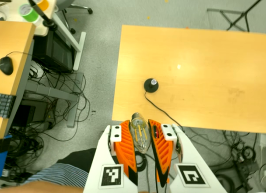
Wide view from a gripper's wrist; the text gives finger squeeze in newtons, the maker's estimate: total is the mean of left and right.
{"total": 22.1, "left": 25.3, "right": 18.9}